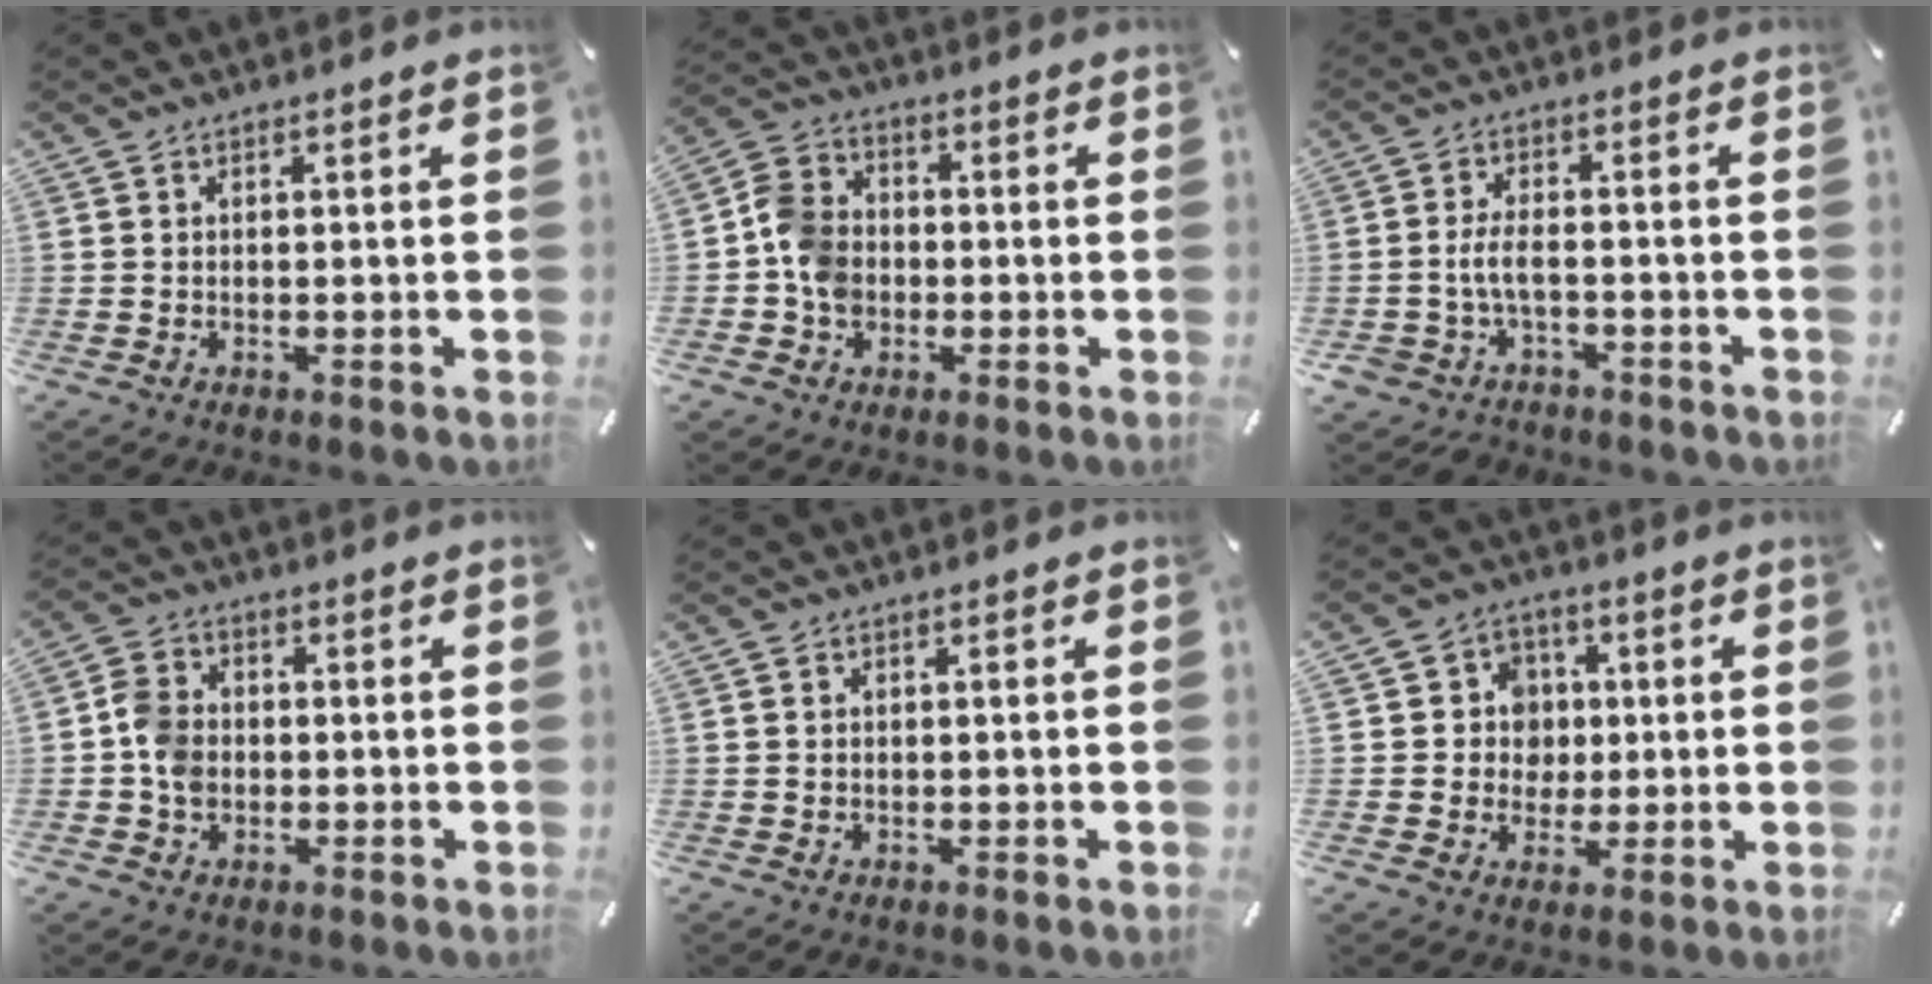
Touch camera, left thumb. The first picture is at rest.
{"total": 8.8, "force": [-1.7, 7.7, 3.9], "torque": [-0.085, 0.023, -0.028]}
{"total": 5.9, "force": [-2.0, 3.9, 3.9], "torque": [-0.097, 0.008, -0.043]}
{"total": 6.7, "force": [-1.1, 5.8, 3.2], "torque": [-0.063, 0.009, -0.018]}
{"total": 1.0, "force": [-0.1, 0.8, 0.5], "torque": [-0.010, 0.006, -0.005]}
{"total": 8.4, "force": [0.4, 8.2, 1.6], "torque": [-0.025, 0.004, 0.010]}